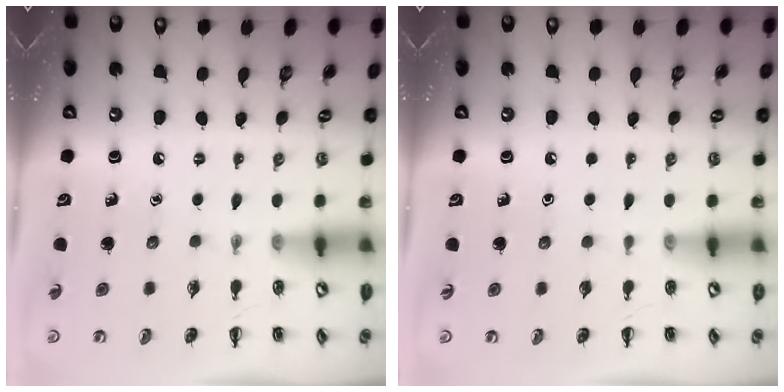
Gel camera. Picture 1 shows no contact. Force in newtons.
{"total": 0.0}